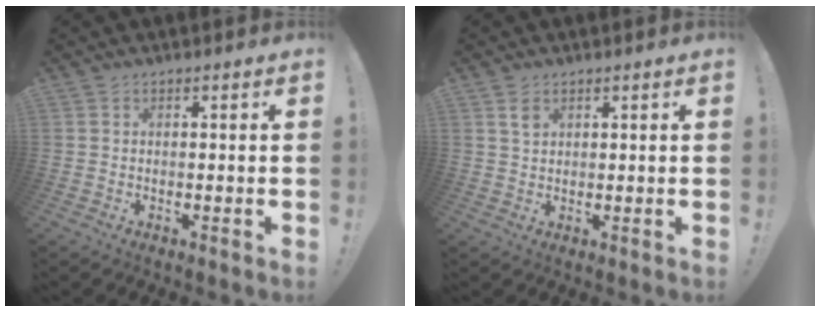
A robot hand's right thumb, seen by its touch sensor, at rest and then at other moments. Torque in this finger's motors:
{"motor_torque": [0.29, 0.19, -0.29, 0.22, -0.06]}